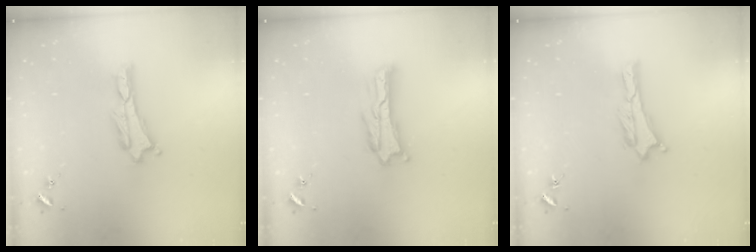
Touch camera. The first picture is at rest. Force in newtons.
{"total": 2.8, "press": 2.7, "slide": 0.4}
{"total": 0.0}